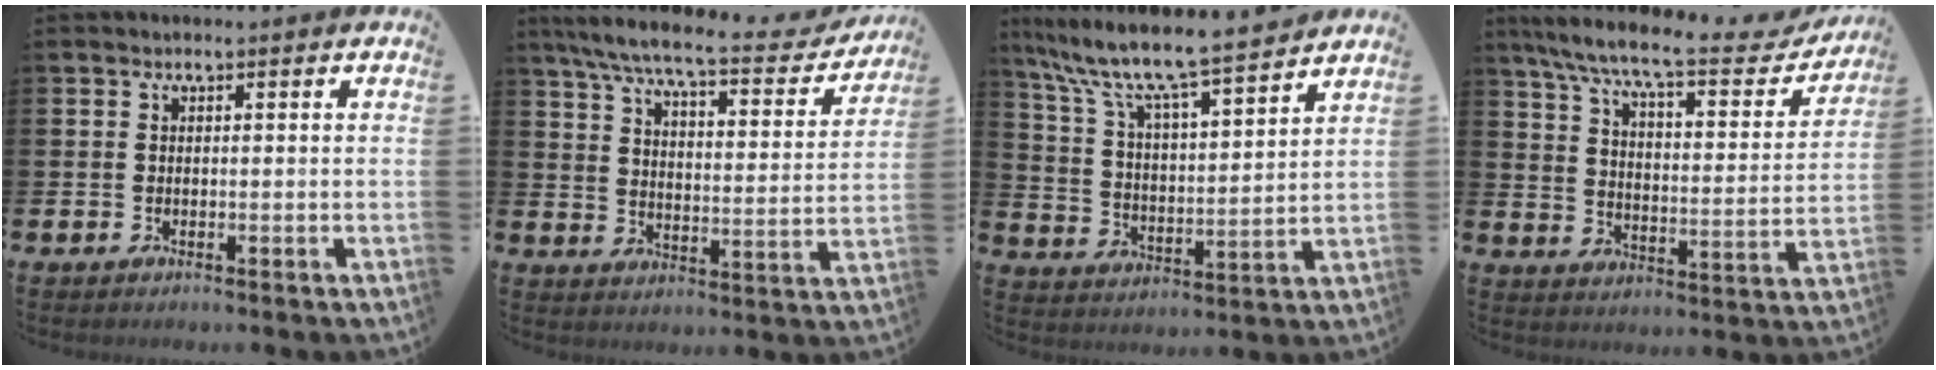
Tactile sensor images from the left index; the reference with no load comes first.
{"total": 8.1, "force": [7.0, 1.2, 3.9], "torque": [-0.095, -0.048, 0.112]}
{"total": 9.5, "force": [8.6, 0.8, 3.9], "torque": [-0.114, -0.061, 0.143]}
{"total": 9.6, "force": [8.1, 1.7, 4.9], "torque": [-0.120, -0.050, 0.130]}